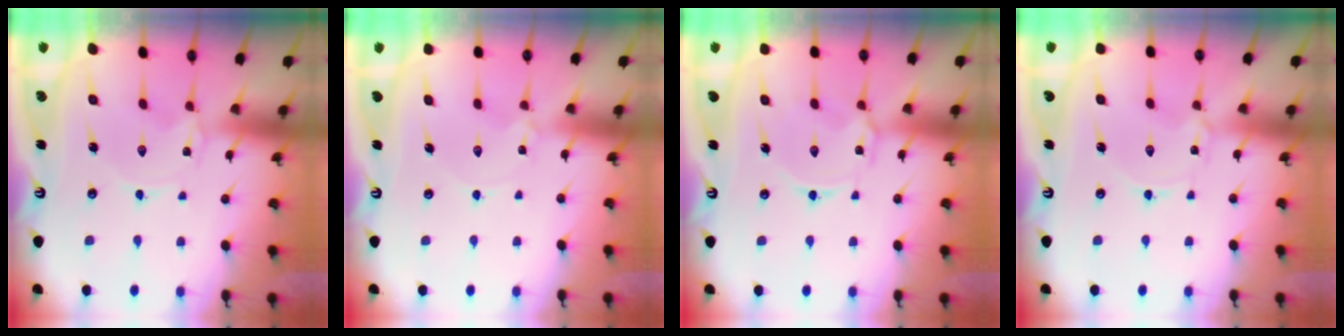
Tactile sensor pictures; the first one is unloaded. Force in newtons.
{"total": 1.1, "press": 1.1, "slide": 0.1}
{"total": 3.5, "press": 3.4, "slide": 0.4}
{"total": 1.2, "press": 1.2, "slide": 0.2}